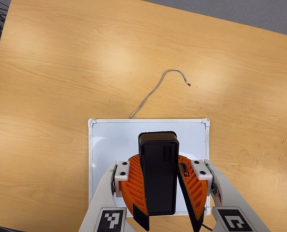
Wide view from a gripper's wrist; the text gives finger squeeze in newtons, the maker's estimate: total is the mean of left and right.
{"total": 10.3, "left": 10.3, "right": 10.3}